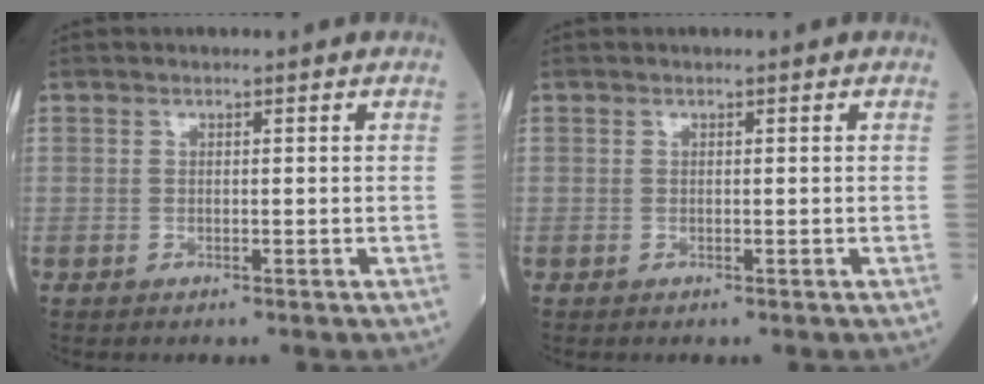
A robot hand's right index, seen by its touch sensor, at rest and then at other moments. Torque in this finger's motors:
{"motor_torque": [0.01, 0.01, 0.00, -0.01]}